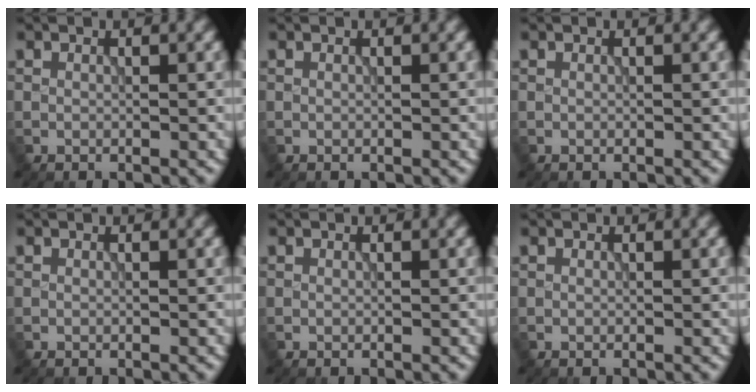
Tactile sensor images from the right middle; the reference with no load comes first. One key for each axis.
{"total": 0.0}
{"total": 0.0}
{"total": 0.0}
{"total": 0.0}
{"total": 0.0}